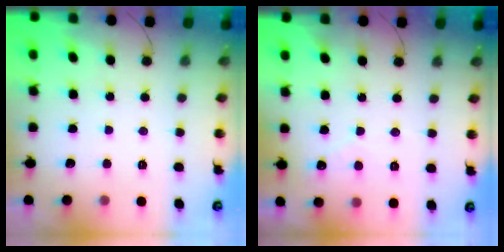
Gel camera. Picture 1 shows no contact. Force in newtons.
{"total": 1.6, "press": 1.6, "slide": 0.2}